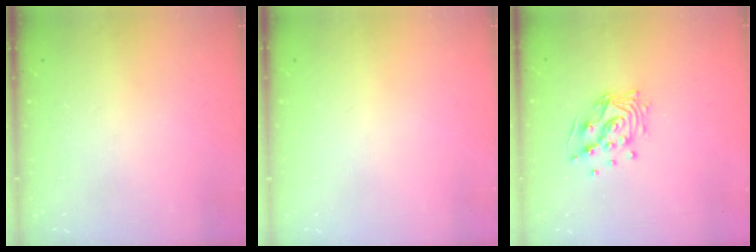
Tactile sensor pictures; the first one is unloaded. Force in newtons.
{"total": 0.0}
{"total": 12.0, "press": 11.9, "slide": 1.2}